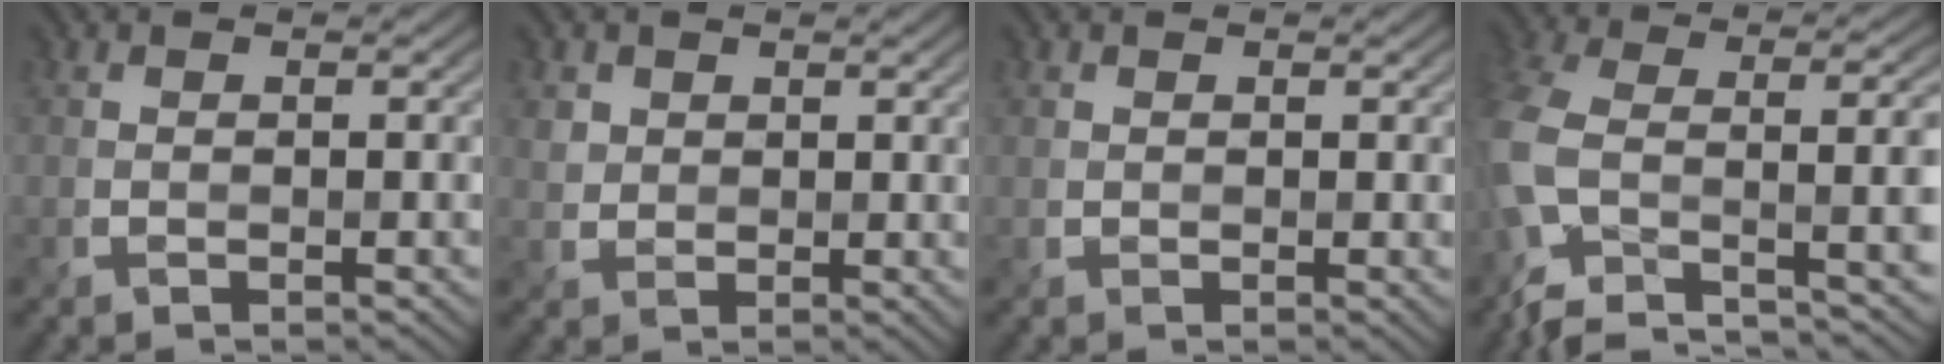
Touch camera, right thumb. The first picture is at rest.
{"total": 2.4, "force": [1.3, 1.9, 0.4], "torque": [-0.017, -0.002, 0.024]}
{"total": 0.8, "force": [0.5, 0.7, 0.2], "torque": [0.000, -0.002, 0.010]}
{"total": 13.6, "force": [-6.0, 5.1, 11.1], "torque": [-0.248, -0.011, -0.100]}